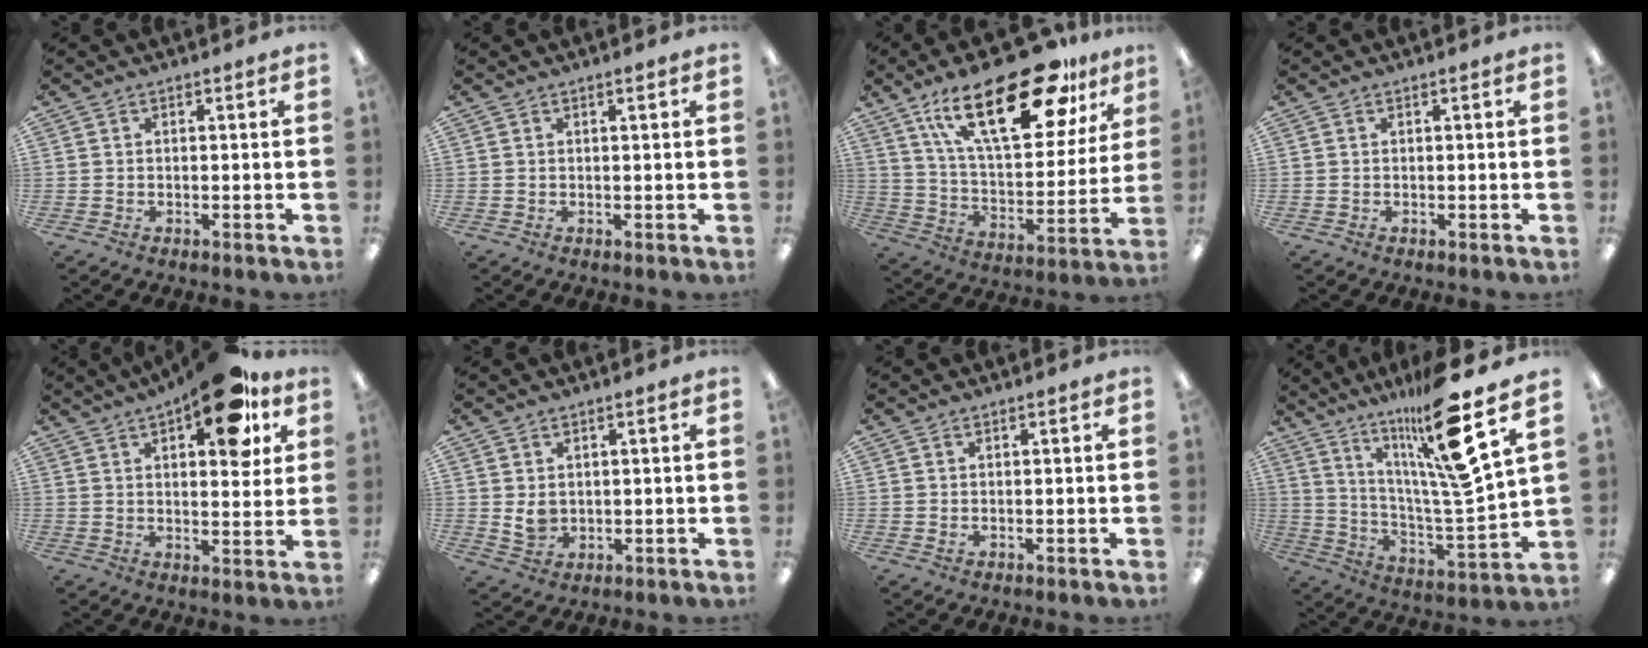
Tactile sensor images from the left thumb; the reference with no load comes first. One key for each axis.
{"total": 0.9, "fx": 0.4, "fy": 0.1, "fz": 0.8, "tx": -0.017, "ty": 0.001, "tz": 0.007}
{"total": 28.6, "fx": 16.8, "fy": 11.5, "fz": 20.1, "tx": -0.327, "ty": -0.080, "tz": 0.282}
{"total": 0.0}
{"total": 16.0, "fx": 9.3, "fy": 6.4, "fz": 11.3, "tx": -0.143, "ty": -0.046, "tz": 0.147}
{"total": 3.7, "fx": 1.1, "fy": 2.9, "fz": 2.1, "tx": -0.041, "ty": -0.003, "tz": 0.019}
{"total": 0.7, "fx": 0.2, "fy": 0.2, "fz": 0.6, "tx": -0.013, "ty": -0.001, "tz": 0.003}
{"total": 21.3, "fx": 14.4, "fy": 2.4, "fz": 15.5, "tx": -0.259, "ty": -0.092, "tz": 0.219}